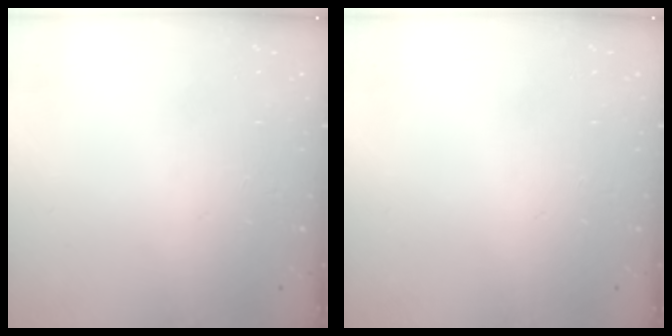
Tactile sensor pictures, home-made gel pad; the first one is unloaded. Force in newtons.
{"total": 0.0}